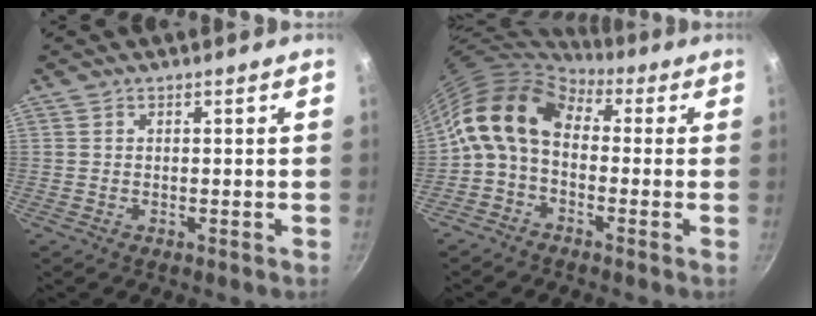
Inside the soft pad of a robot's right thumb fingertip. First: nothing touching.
{"total": 10.9, "force": [0.7, 7.3, 8.1], "torque": [-0.134, 0.029, -0.011]}